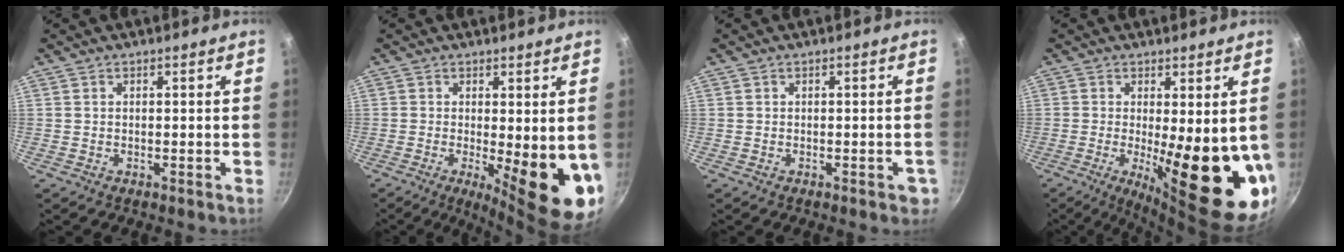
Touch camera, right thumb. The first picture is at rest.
{"total": 12.1, "force": [-1.5, 3.7, 11.4], "torque": [-0.128, -0.018, -0.010]}
{"total": 2.1, "force": [-0.9, 1.2, 1.5], "torque": [0.001, 0.011, -0.008]}
{"total": 17.7, "force": [-1.3, 5.5, 16.8], "torque": [-0.207, -0.038, -0.005]}